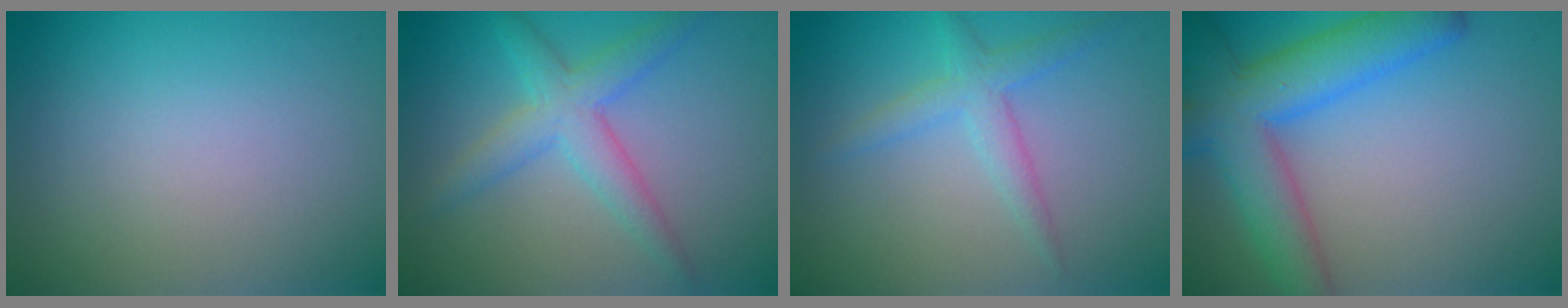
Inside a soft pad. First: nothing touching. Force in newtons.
{"total": 3.9, "press": 3.9, "slide": 0.2}
{"total": 2.4, "press": 2.4, "slide": 0.1}
{"total": 7.7, "press": 7.7, "slide": 0.3}